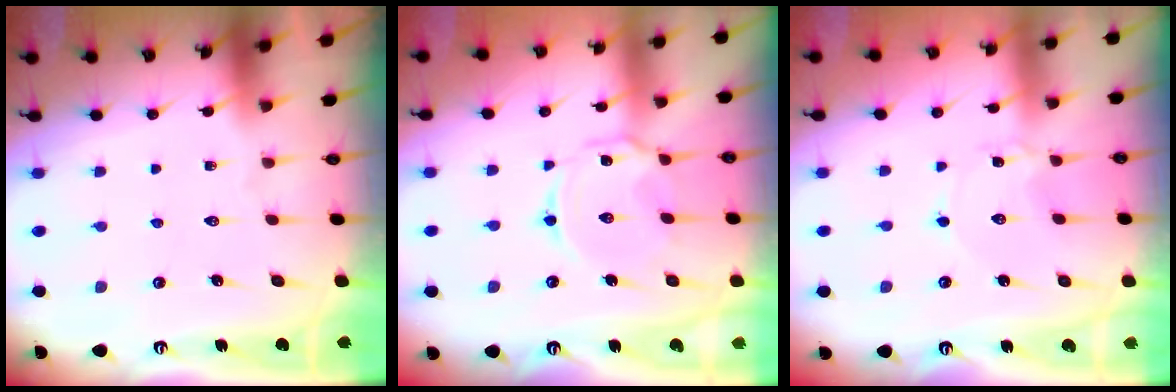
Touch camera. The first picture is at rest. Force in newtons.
{"total": 5.2, "press": 5.1, "slide": 0.4}
{"total": 1.4, "press": 1.4, "slide": 0.1}